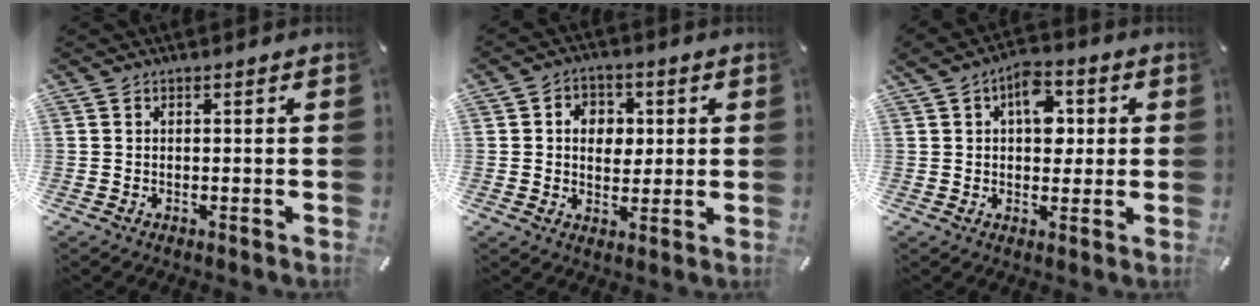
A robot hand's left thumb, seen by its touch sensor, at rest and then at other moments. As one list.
[{"total": 6.1, "force": [0.7, 5.2, 3.2], "torque": [-0.048, 0.005, 0.007]}, {"total": 8.7, "force": [2.1, 5.9, 6.0], "torque": [-0.072, 0.001, 0.030]}]